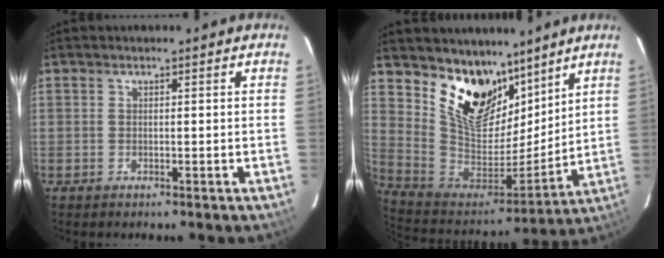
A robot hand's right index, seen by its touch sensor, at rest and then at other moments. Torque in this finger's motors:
{"motor_torque": [0.87, 0.90, 0.47, 0.13]}